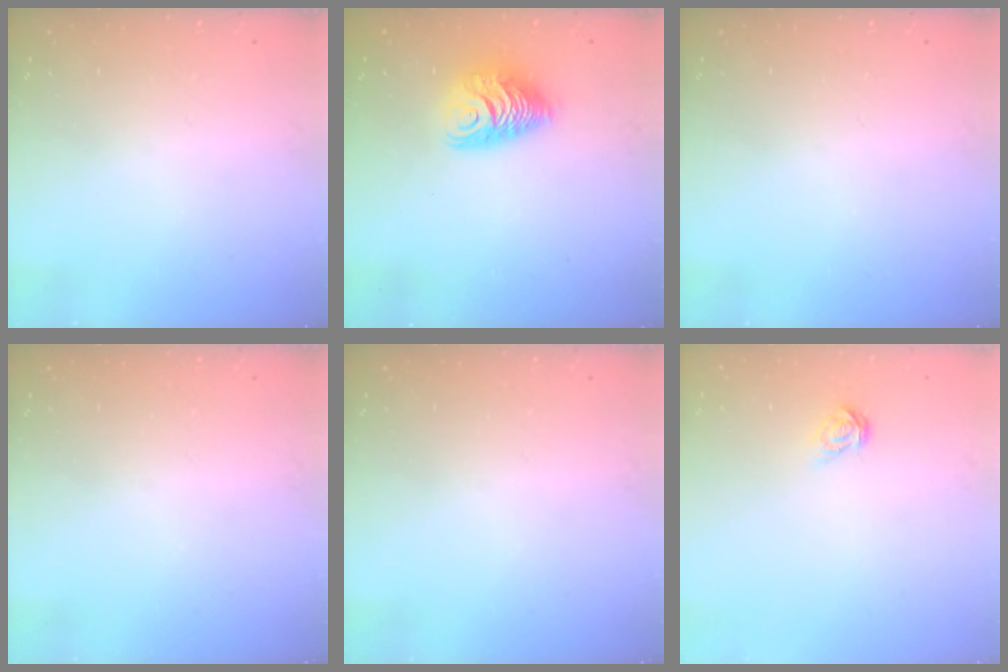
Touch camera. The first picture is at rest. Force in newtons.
{"total": 10.2, "press": 10.2, "slide": 0.7}
{"total": 0.0}
{"total": 0.0}
{"total": 0.0}
{"total": 3.7, "press": 3.7, "slide": 0.1}